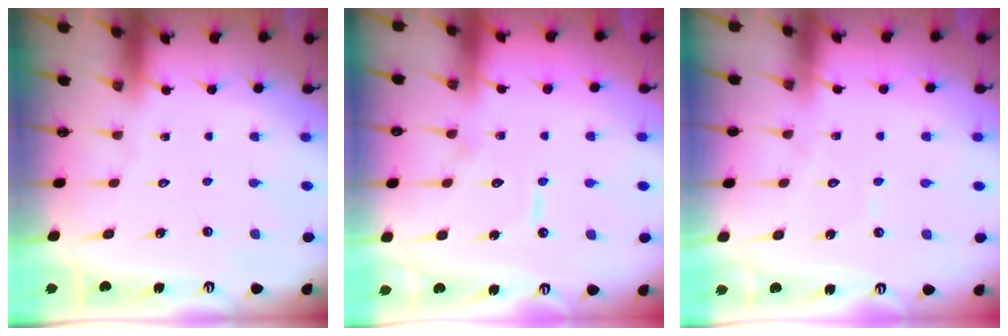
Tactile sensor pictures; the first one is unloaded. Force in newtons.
{"total": 7.7, "press": 7.7, "slide": 0.7}
{"total": 4.3, "press": 4.3, "slide": 0.4}